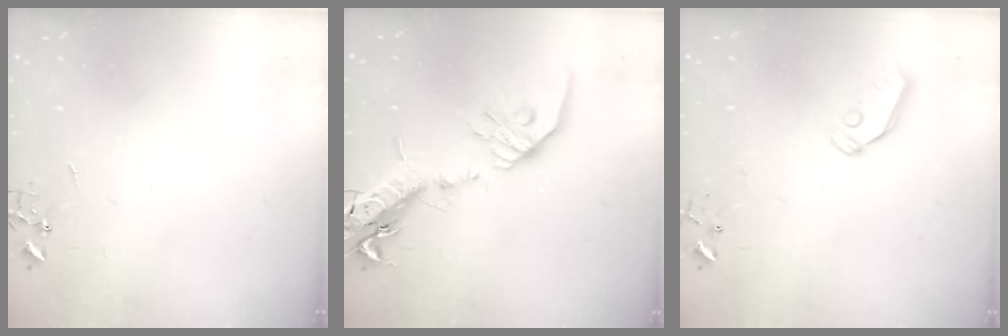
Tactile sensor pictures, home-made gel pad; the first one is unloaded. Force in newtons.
{"total": 21.0, "press": 20.6, "slide": 4.1}
{"total": 6.0, "press": 6.0, "slide": 0.5}